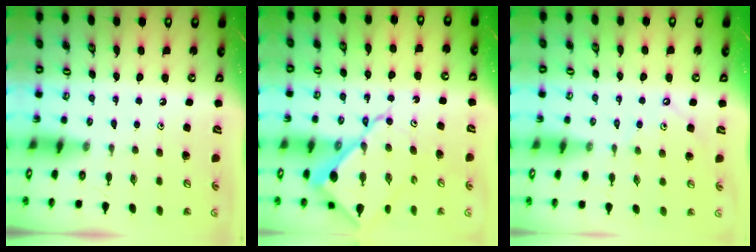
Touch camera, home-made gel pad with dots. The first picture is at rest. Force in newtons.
{"total": 16.7, "press": 16.6, "slide": 1.9}
{"total": 1.7, "press": 1.7, "slide": 0.3}